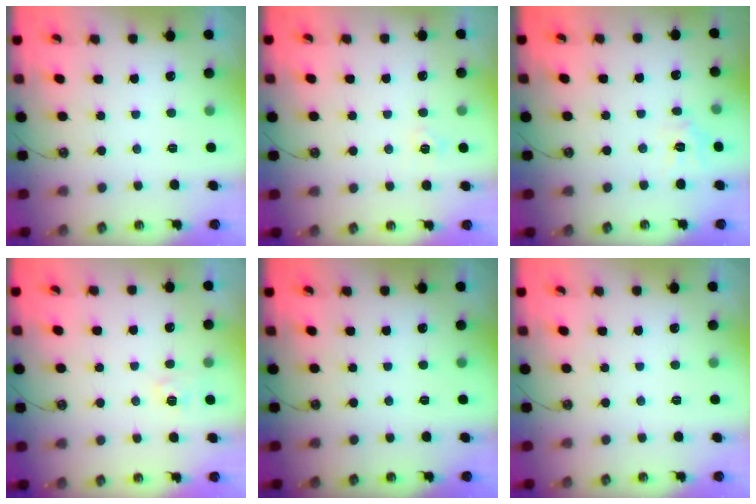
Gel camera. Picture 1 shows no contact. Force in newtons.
{"total": 4.3, "press": 4.3, "slide": 0.4}
{"total": 6.8, "press": 6.7, "slide": 0.4}
{"total": 2.7, "press": 2.6, "slide": 0.3}
{"total": 0.0}
{"total": 0.0}